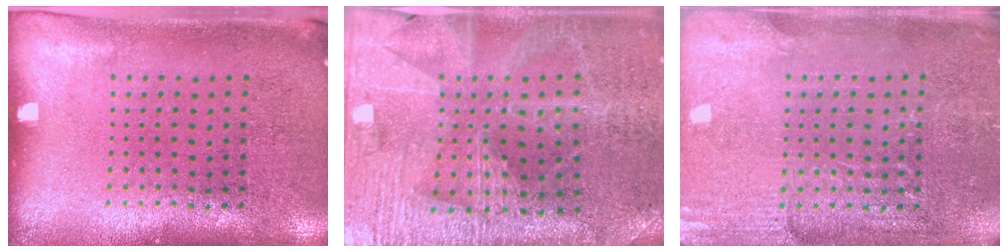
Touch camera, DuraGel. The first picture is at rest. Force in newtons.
{"total": 3.0, "press": 2.9, "slide": 0.4}
{"total": 2.9, "press": 2.8, "slide": 0.2}